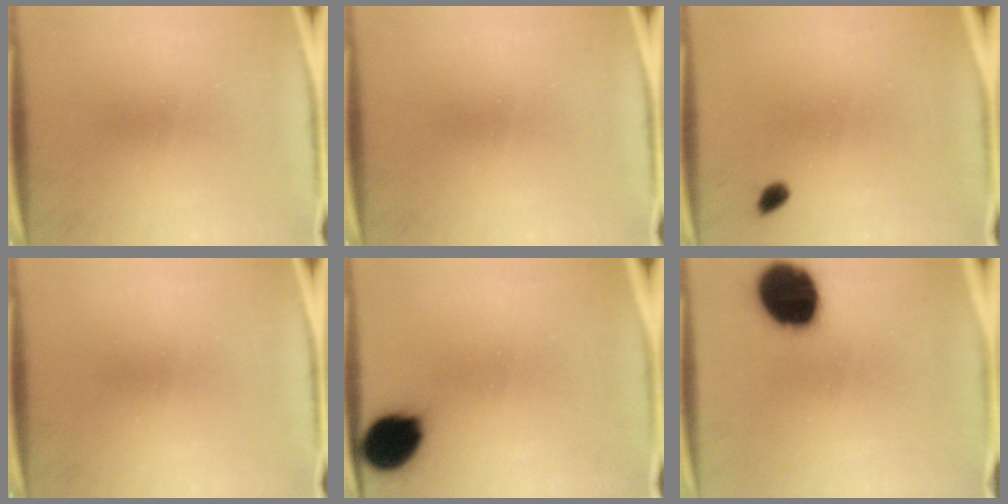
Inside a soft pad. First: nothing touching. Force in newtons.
{"total": 0.0}
{"total": 1.3}
{"total": 0.0}
{"total": 11.4}
{"total": 19.6}